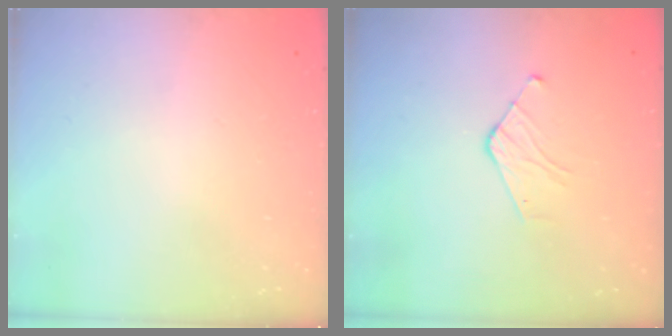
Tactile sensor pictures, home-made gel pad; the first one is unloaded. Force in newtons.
{"total": 4.1, "press": 4.0, "slide": 0.4}